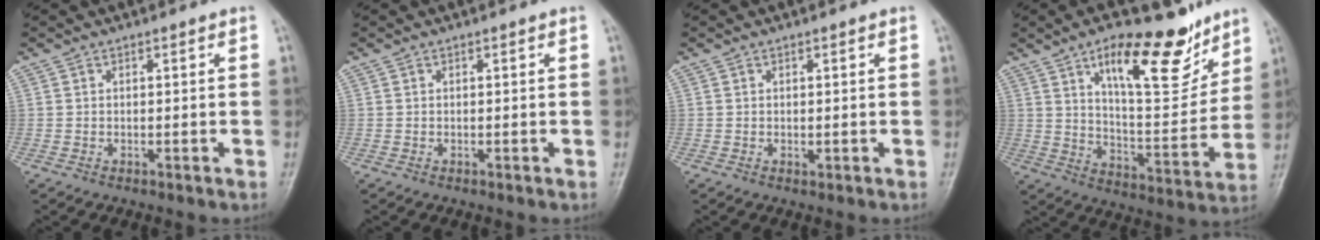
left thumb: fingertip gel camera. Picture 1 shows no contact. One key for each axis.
{"total": 0.0}
{"total": 0.8, "fx": 0.3, "fy": 0.5, "fz": 0.6, "tx": -0.007, "ty": -0.003, "tz": 0.006}
{"total": 18.9, "fx": 11.5, "fy": 7.1, "fz": 13.2, "tx": -0.153, "ty": -0.069, "tz": 0.188}